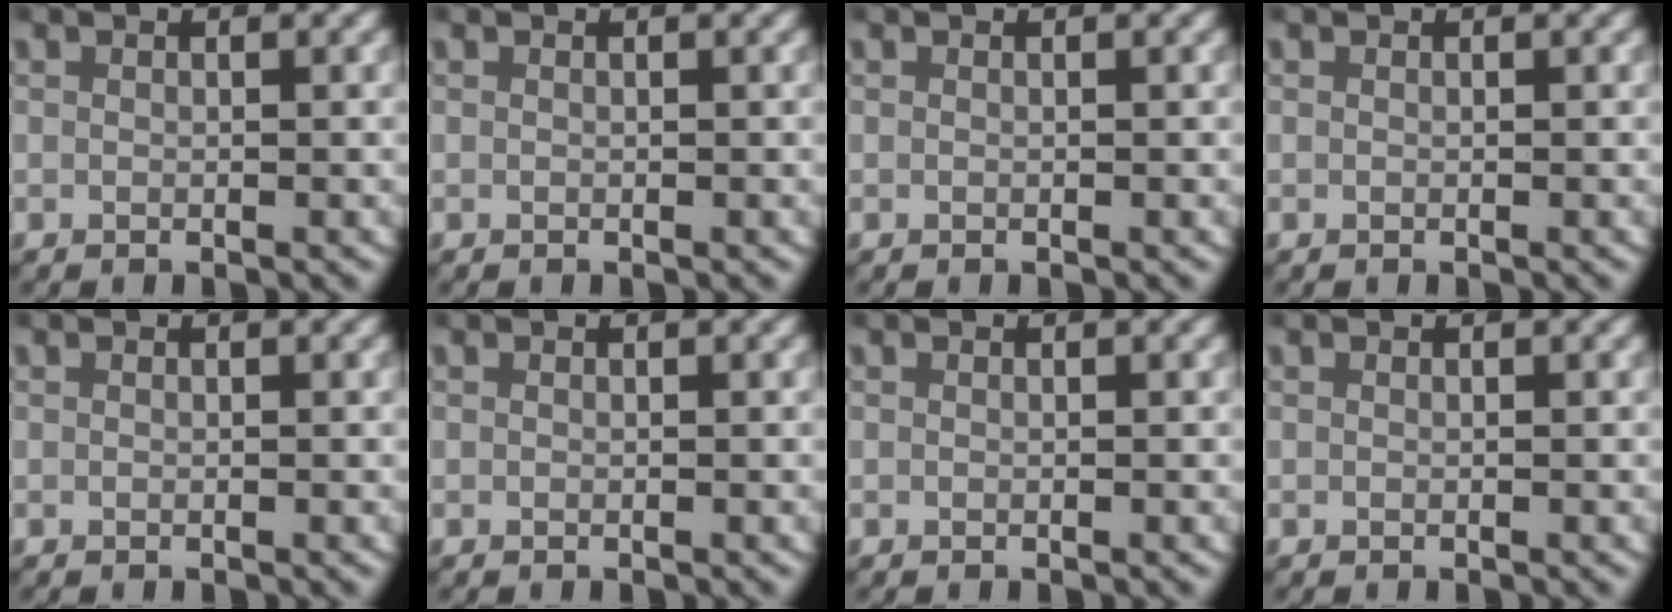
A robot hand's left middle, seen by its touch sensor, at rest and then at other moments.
{"total": 0.0}
{"total": 0.0}
{"total": 0.0}
{"total": 0.0}
{"total": 0.0}
{"total": 0.0}
{"total": 0.0}